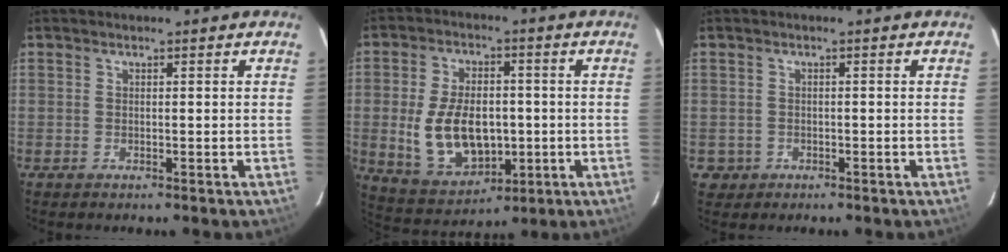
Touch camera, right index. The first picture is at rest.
{"total": 14.0, "force": [-1.5, 8.9, 10.7], "torque": [-0.223, -0.006, -0.004]}
{"total": 2.7, "force": [-0.7, 2.6, 0.3], "torque": [-0.011, 0.003, -0.004]}